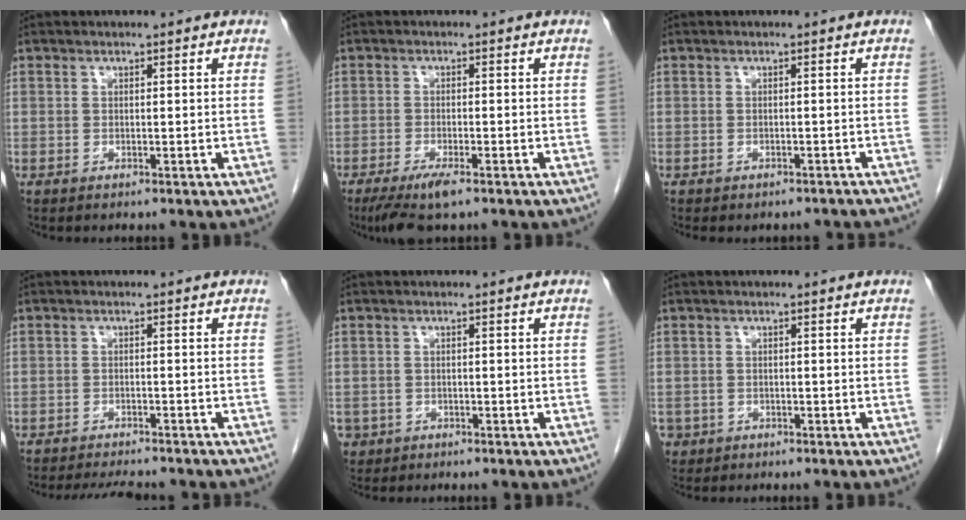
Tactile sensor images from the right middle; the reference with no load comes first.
{"total": 5.2, "force": [-3.4, 0.9, 3.8], "torque": [-0.072, -0.014, -0.058]}
{"total": 6.0, "force": [-5.4, 2.2, 1.7], "torque": [-0.019, 0.003, -0.055]}
{"total": 6.8, "force": [-6.3, 0.8, 2.4], "torque": [-0.035, -0.014, -0.090]}
{"total": 2.7, "force": [-1.4, 2.2, 0.2], "torque": [-0.005, 0.004, -0.023]}
{"total": 2.4, "force": [-1.3, 2.0, 0.2], "torque": [-0.005, 0.004, -0.022]}